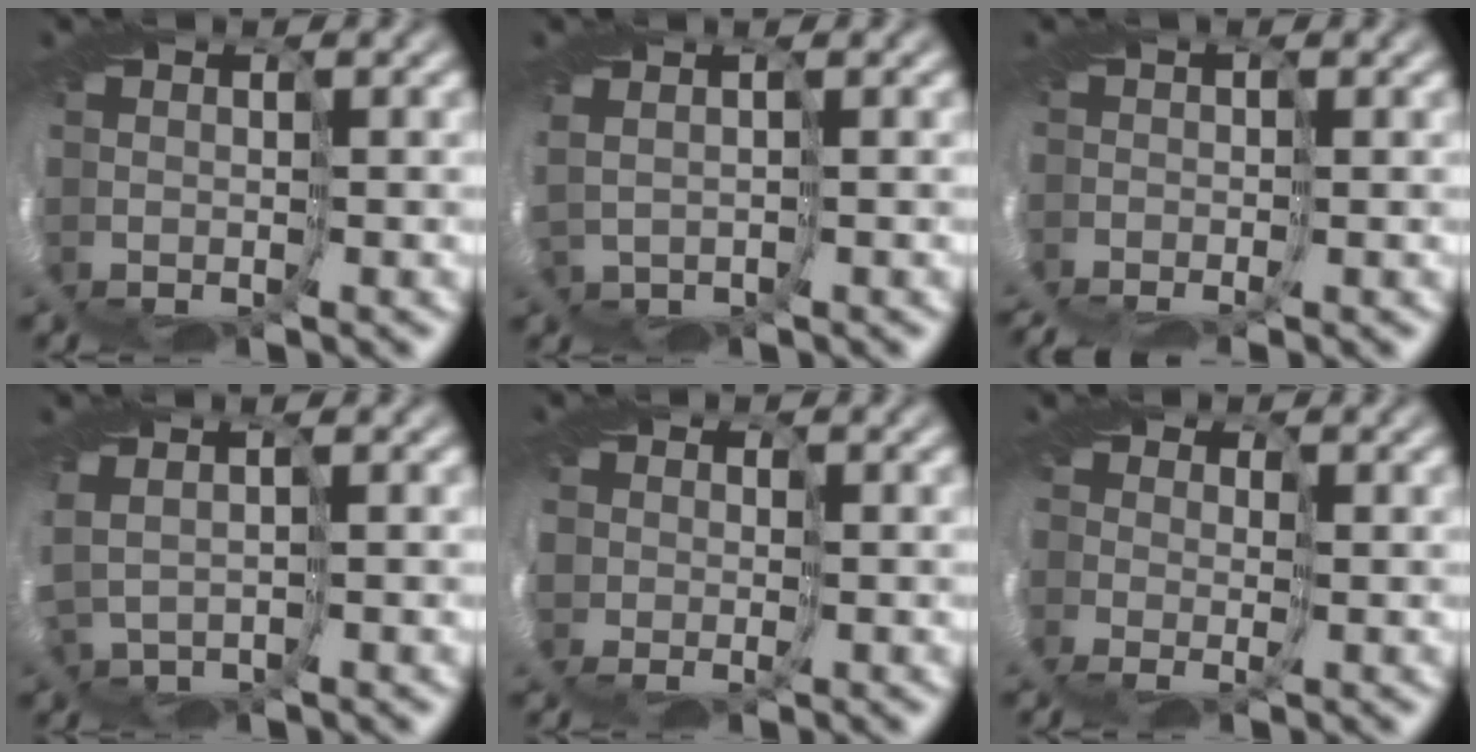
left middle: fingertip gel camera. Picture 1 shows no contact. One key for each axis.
{"total": 2.2, "fx": 0.9, "fy": 1.2, "fz": 1.6, "tx": -0.039, "ty": 0.013, "tz": 0.011}
{"total": 3.7, "fx": -2.2, "fy": 0.7, "fz": 2.9, "tx": -0.050, "ty": -0.006, "tz": -0.037}
{"total": 3.2, "fx": 0.8, "fy": 2.0, "fz": 2.4, "tx": -0.070, "ty": 0.010, "tz": 0.018}
{"total": 3.3, "fx": 0.4, "fy": 2.9, "fz": 1.7, "tx": -0.045, "ty": -0.002, "tz": 0.009}
{"total": 3.1, "fx": 0.4, "fy": 2.4, "fz": 1.9, "tx": -0.038, "ty": -0.003, "tz": 0.002}